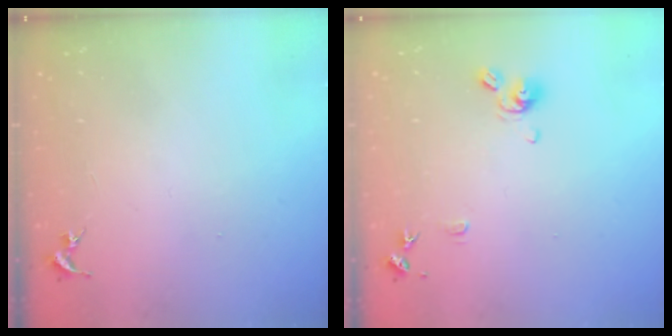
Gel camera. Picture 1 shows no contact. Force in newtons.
{"total": 9.4, "press": 9.4, "slide": 0.9}